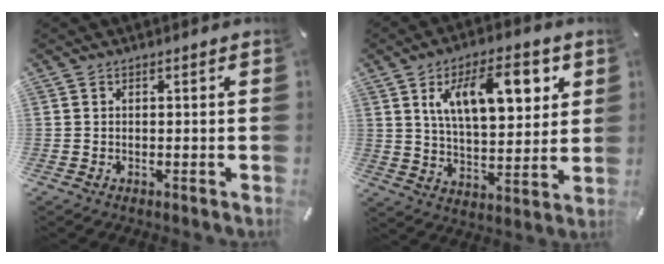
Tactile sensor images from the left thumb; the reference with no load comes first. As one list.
[{"total": 15.4, "force": [6.9, 7.4, 11.7], "torque": [-0.181, -0.012, 0.115]}]